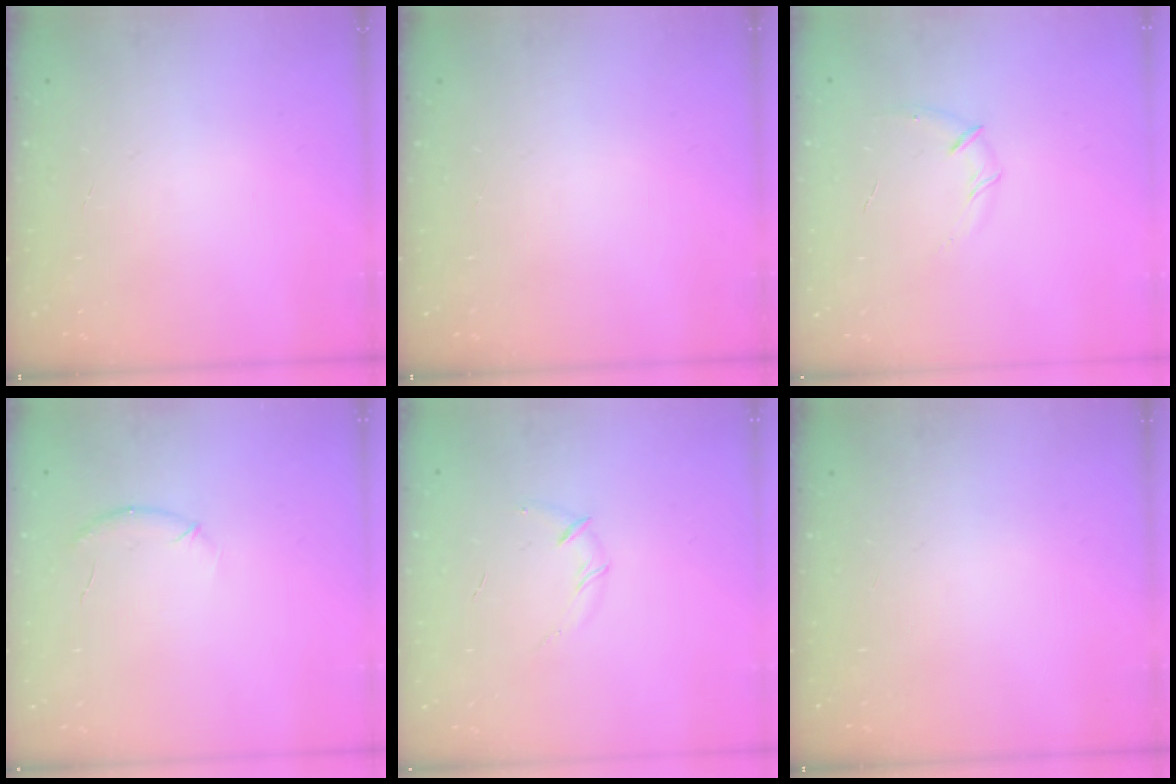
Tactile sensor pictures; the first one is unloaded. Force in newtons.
{"total": 0.0}
{"total": 8.0, "press": 7.7, "slide": 2.1}
{"total": 6.3, "press": 6.1, "slide": 1.6}
{"total": 3.8, "press": 3.7, "slide": 1.0}
{"total": 0.0}